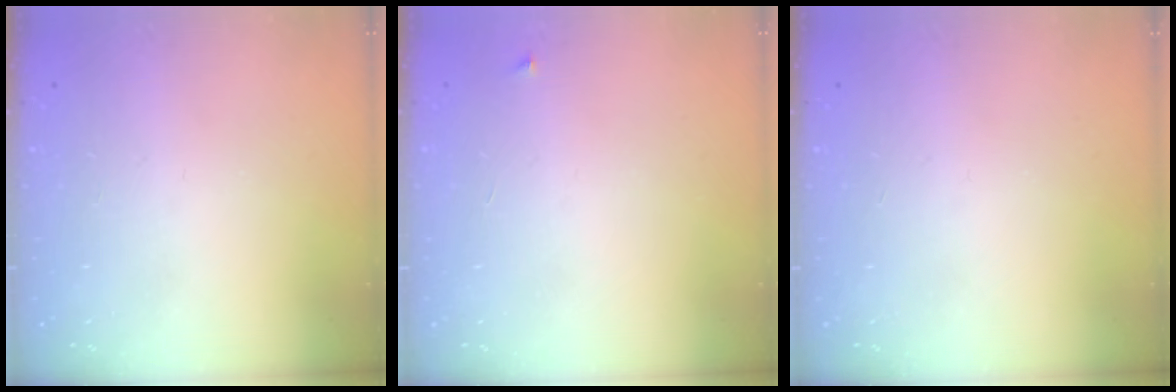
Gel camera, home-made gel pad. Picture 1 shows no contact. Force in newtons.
{"total": 2.5, "press": 2.4, "slide": 0.4}
{"total": 0.0}